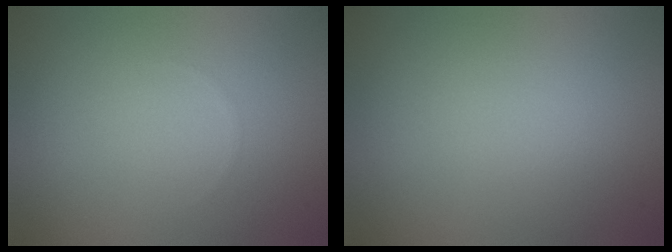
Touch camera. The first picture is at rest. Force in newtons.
{"total": 0.0}